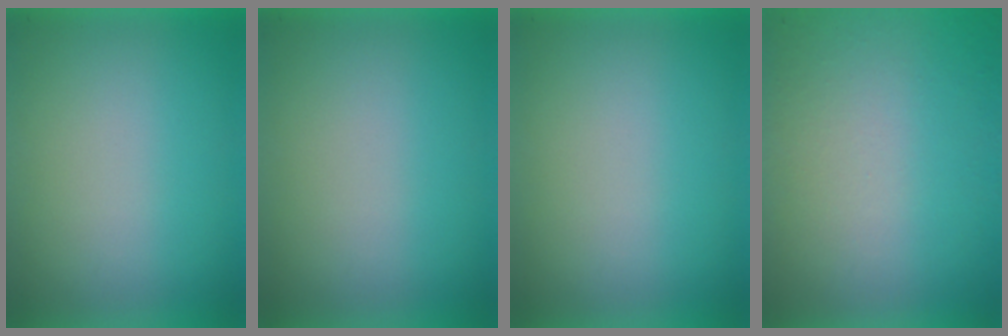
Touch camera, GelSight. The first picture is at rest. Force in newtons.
{"total": 0.0}
{"total": 0.0}
{"total": 9.2}